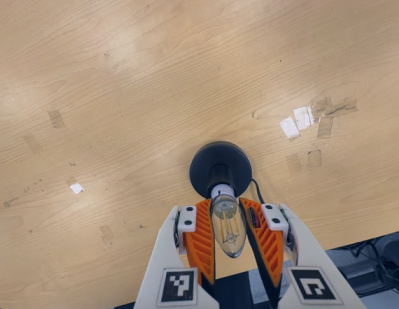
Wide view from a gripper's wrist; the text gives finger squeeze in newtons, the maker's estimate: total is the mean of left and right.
{"total": 13.0, "left": 13.9, "right": 12.2}